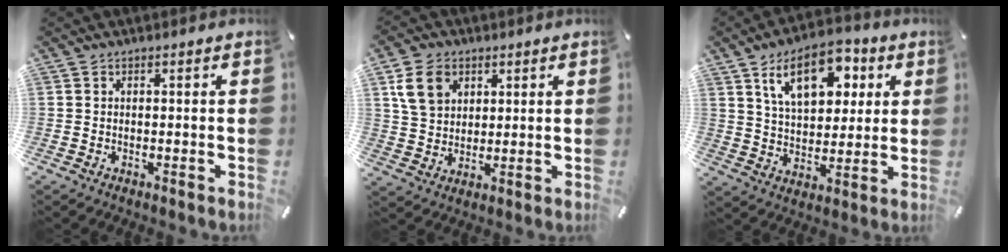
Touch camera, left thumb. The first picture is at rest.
{"total": 8.6, "force": [3.6, 6.7, 3.9], "torque": [-0.087, 0.008, 0.069]}
{"total": 15.2, "force": [7.5, 8.8, 9.8], "torque": [-0.156, -0.011, 0.130]}